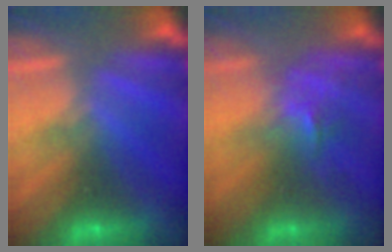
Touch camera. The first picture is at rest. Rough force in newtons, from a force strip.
{"total": 2.4}